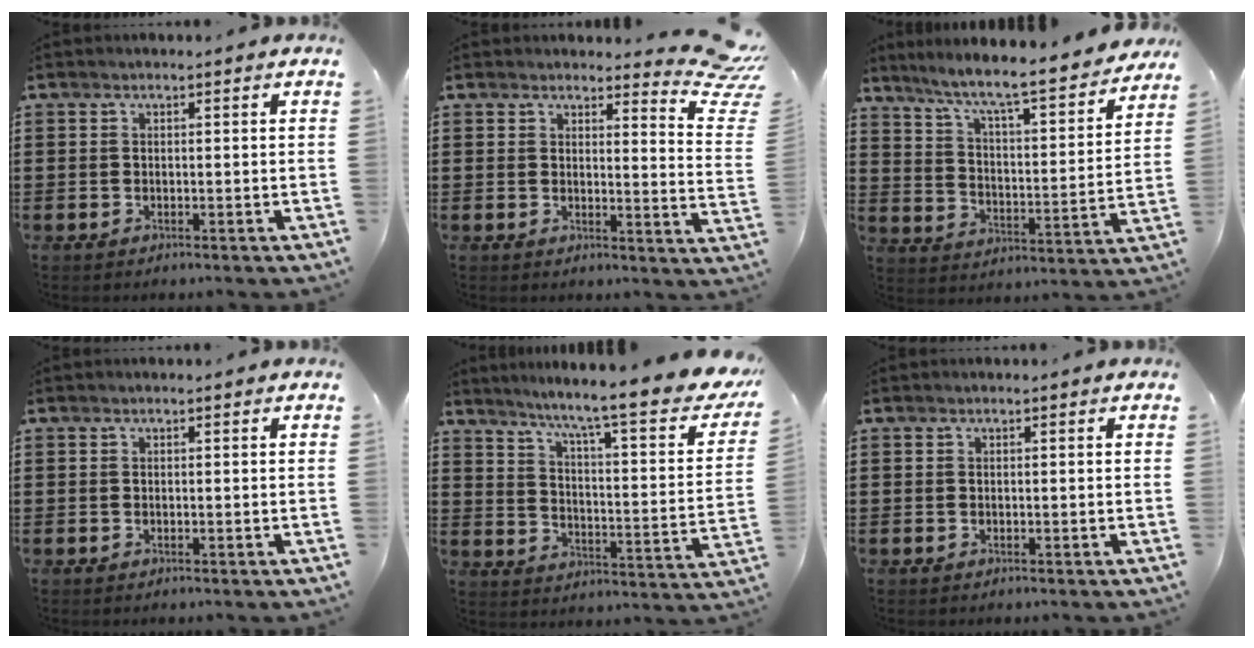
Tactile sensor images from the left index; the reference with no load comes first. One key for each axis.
{"total": 5.8, "fx": 5.1, "fy": 0.9, "fz": 2.7, "tx": -0.032, "ty": -0.036, "tz": 0.084}
{"total": 6.8, "fx": 5.9, "fy": -0.4, "fz": 3.3, "tx": -0.090, "ty": -0.052, "tz": 0.091}
{"total": 0.0}
{"total": 8.0, "fx": 6.3, "fy": -0.1, "fz": 5.0, "tx": -0.099, "ty": -0.058, "tz": 0.089}
{"total": 0.0}